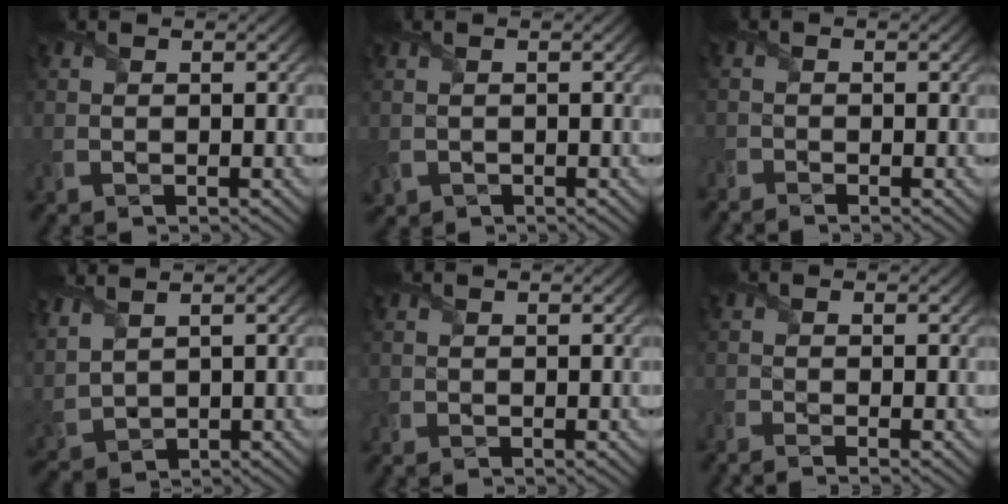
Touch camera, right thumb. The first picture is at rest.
{"total": 0.9, "force": [-0.2, 0.8, 0.3], "torque": [-0.017, -0.006, -0.002]}
{"total": 1.7, "force": [-1.7, 0.1, 0.1], "torque": [-0.007, -0.008, -0.039]}
{"total": 4.2, "force": [2.7, 1.8, 2.6], "torque": [-0.096, 0.005, 0.063]}
{"total": 0.0}
{"total": 1.9, "force": [-1.6, -0.2, 1.0], "torque": [-0.026, -0.004, -0.036]}